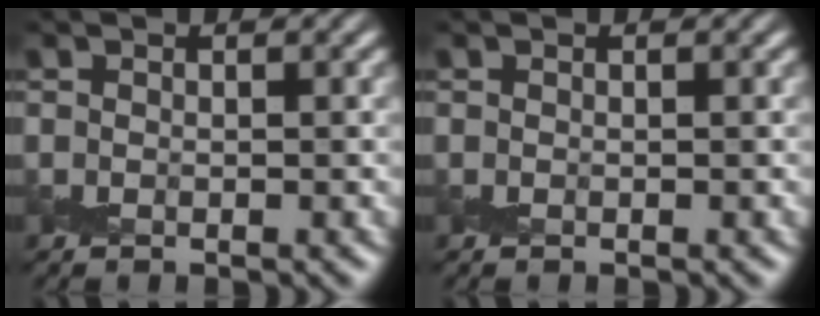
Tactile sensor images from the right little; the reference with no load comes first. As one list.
[{"total": 0.0}]